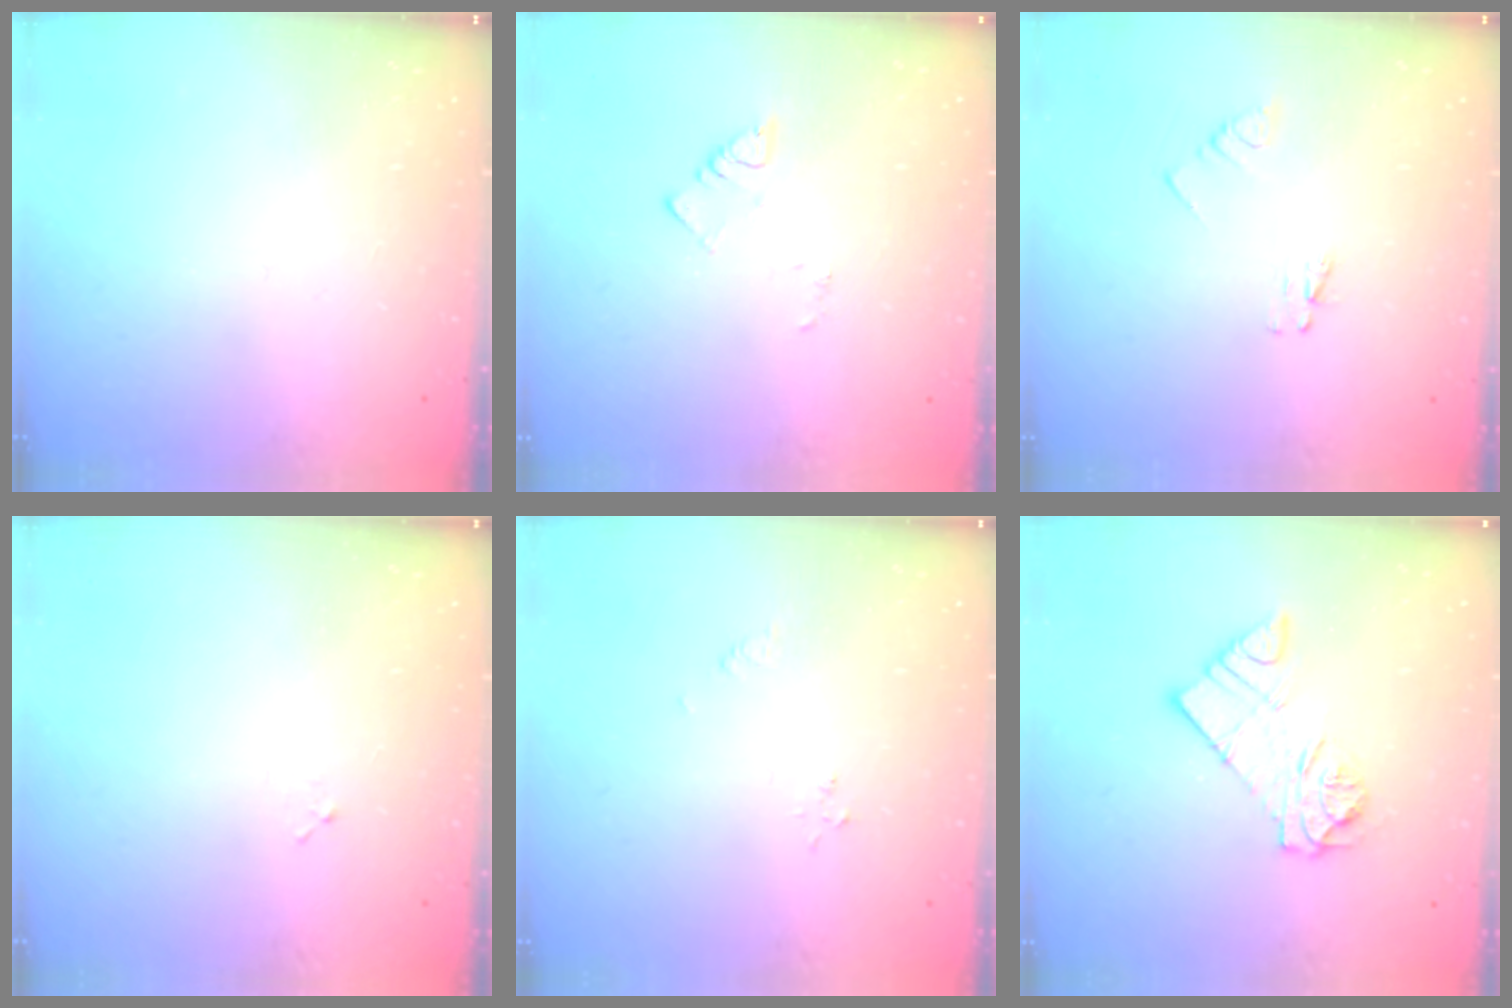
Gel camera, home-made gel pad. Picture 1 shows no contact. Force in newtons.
{"total": 3.9, "press": 3.9, "slide": 0.5}
{"total": 2.6, "press": 2.6, "slide": 0.4}
{"total": 3.6, "press": 3.6, "slide": 0.5}
{"total": 2.4, "press": 2.4, "slide": 0.3}
{"total": 9.9, "press": 9.9, "slide": 0.7}